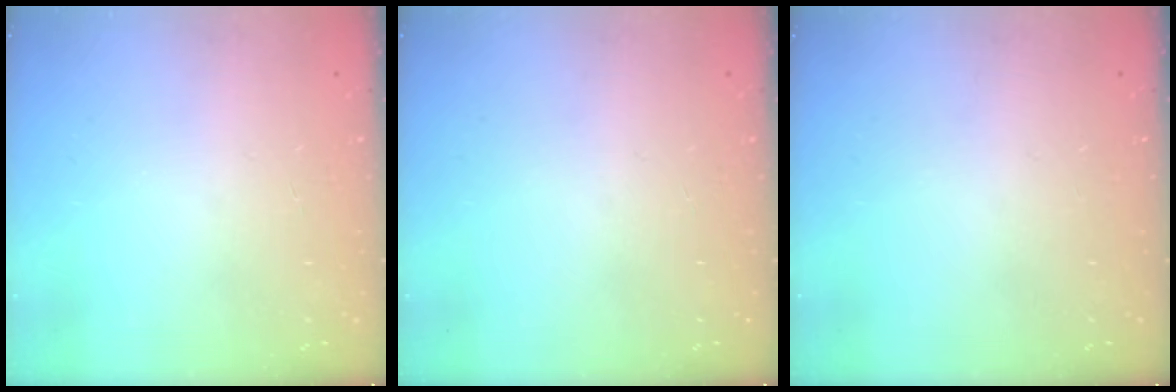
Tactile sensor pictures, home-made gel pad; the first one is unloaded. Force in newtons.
{"total": 0.0}
{"total": 0.0}